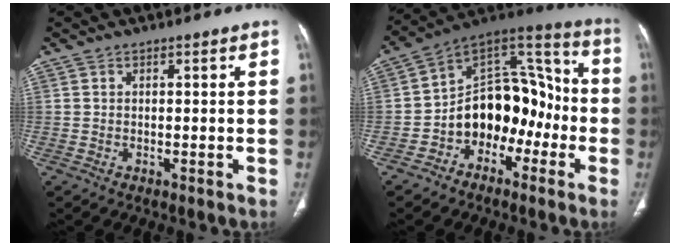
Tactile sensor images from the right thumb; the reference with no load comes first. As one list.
[{"total": 16.6, "force": [-5.0, 11.6, 10.7], "torque": [-0.111, 0.083, -0.087]}]